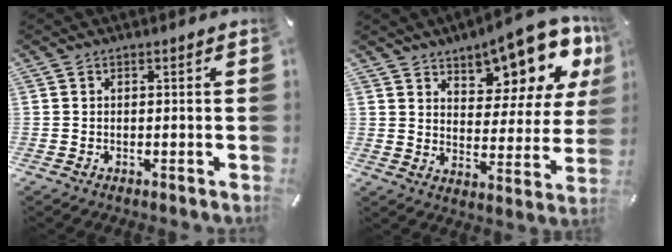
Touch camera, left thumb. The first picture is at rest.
{"total": 12.4, "force": [10.2, 5.1, 4.7], "torque": [-0.059, -0.092, 0.173]}